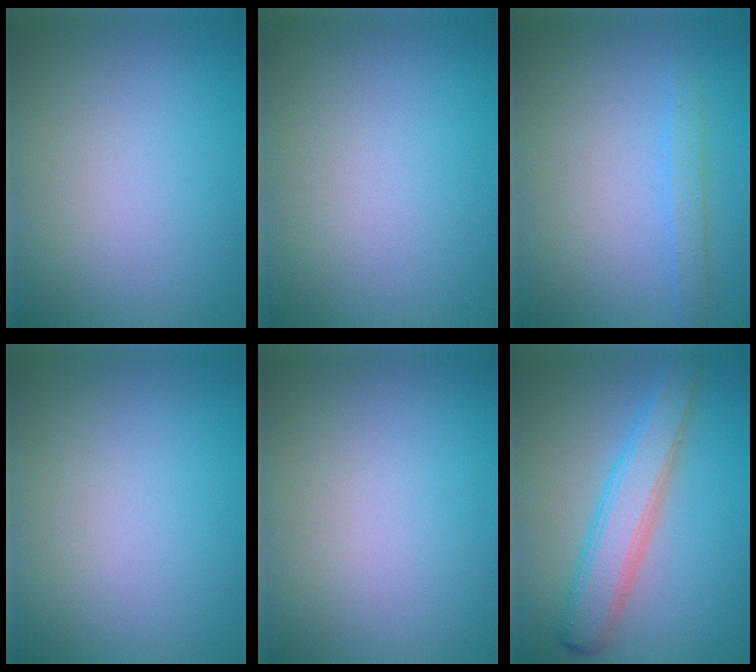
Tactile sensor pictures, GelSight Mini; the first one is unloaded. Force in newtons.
{"total": 0.0}
{"total": 1.5, "press": 1.5, "slide": 0.1}
{"total": 0.0}
{"total": 0.0}
{"total": 4.7, "press": 4.7, "slide": 0.1}